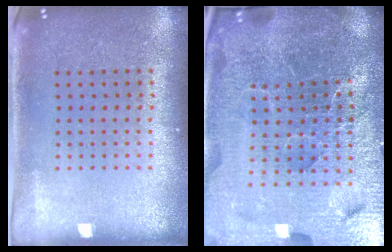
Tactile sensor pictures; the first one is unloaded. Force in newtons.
{"total": 7.1, "press": 6.2, "slide": 3.5}